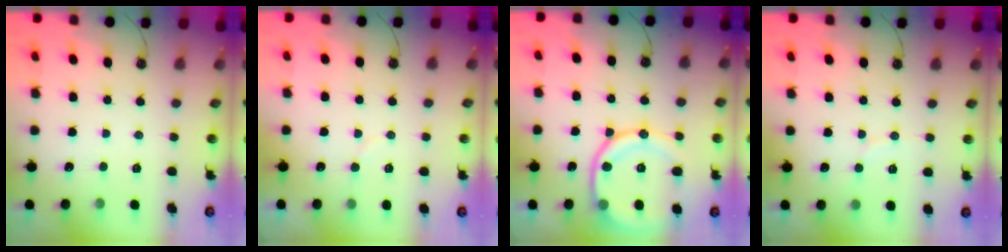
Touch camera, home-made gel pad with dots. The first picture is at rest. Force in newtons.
{"total": 3.6, "press": 3.6, "slide": 0.3}
{"total": 16.1, "press": 16.0, "slide": 1.6}
{"total": 4.6, "press": 4.6, "slide": 0.6}